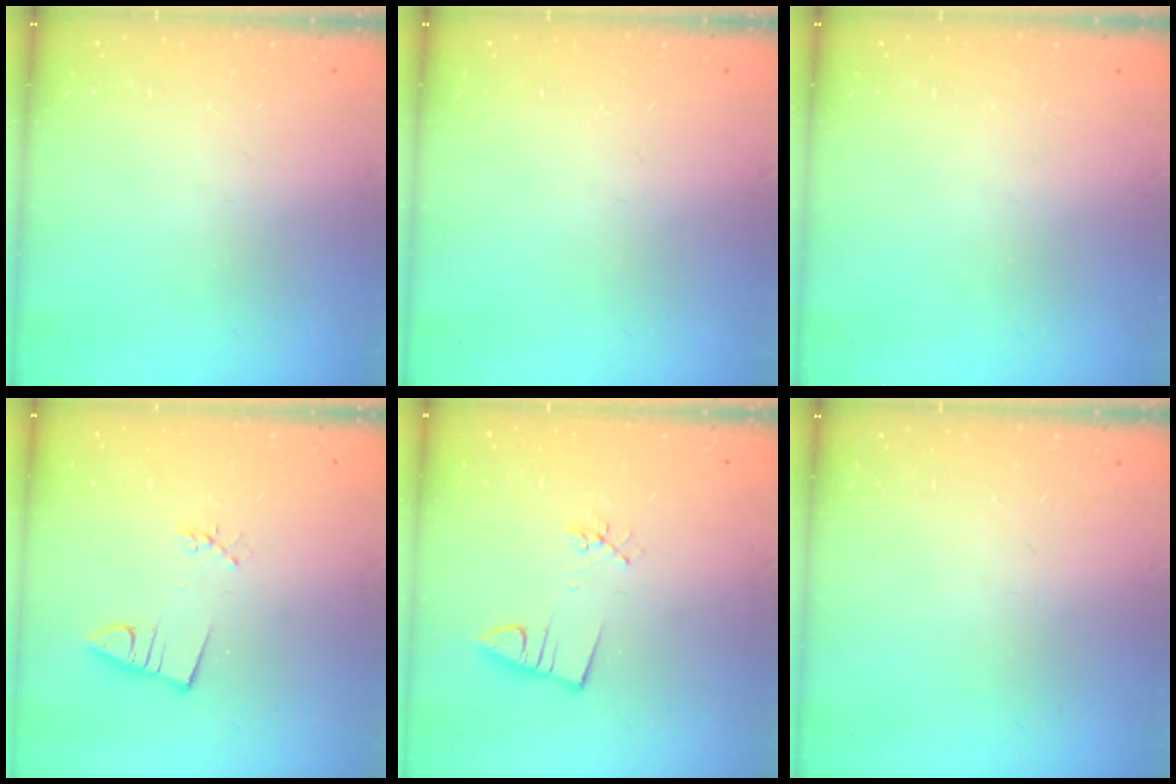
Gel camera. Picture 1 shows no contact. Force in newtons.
{"total": 0.0}
{"total": 0.0}
{"total": 2.9, "press": 1.6, "slide": 2.4}
{"total": 3.1, "press": 1.6, "slide": 2.7}
{"total": 0.0}